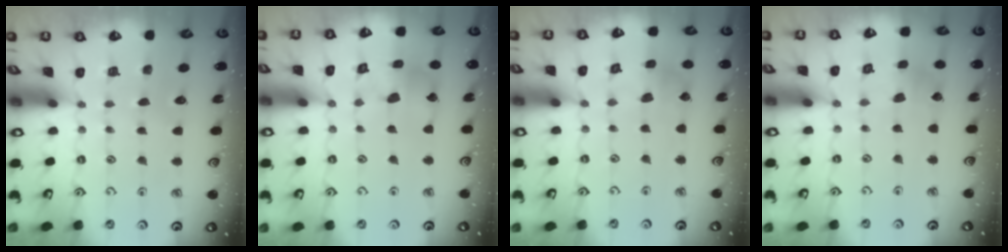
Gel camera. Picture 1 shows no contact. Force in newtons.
{"total": 11.9, "press": 11.7, "slide": 1.7}
{"total": 2.7, "press": 2.7, "slide": 0.2}
{"total": 2.2, "press": 2.2, "slide": 0.3}